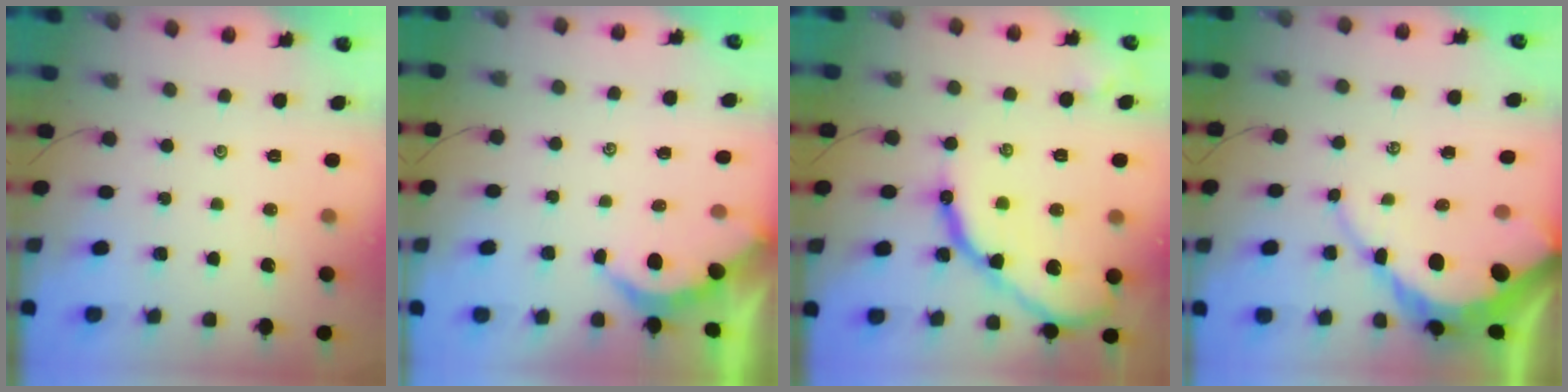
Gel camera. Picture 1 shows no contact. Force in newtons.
{"total": 2.2, "press": 2.2, "slide": 0.4}
{"total": 16.2, "press": 16.2, "slide": 1.1}
{"total": 10.7, "press": 10.6, "slide": 0.9}